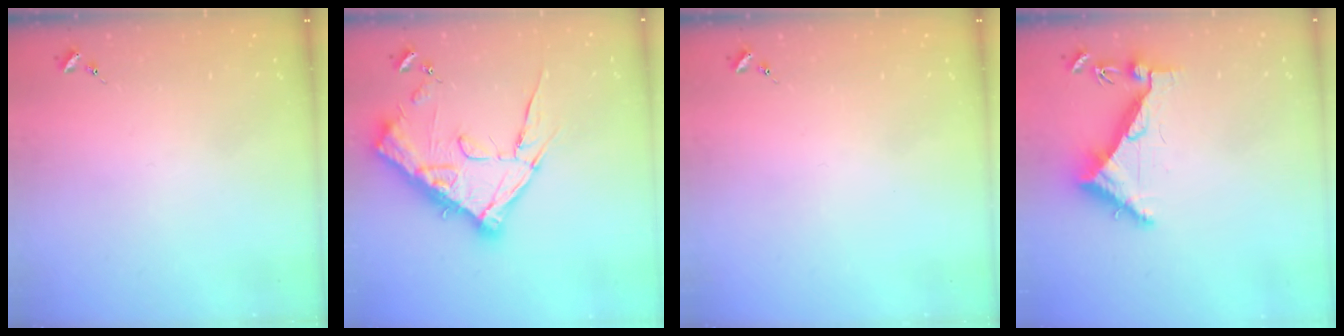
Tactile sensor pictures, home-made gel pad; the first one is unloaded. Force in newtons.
{"total": 19.4, "press": 19.4, "slide": 1.0}
{"total": 0.0}
{"total": 6.3, "press": 6.2, "slide": 0.7}